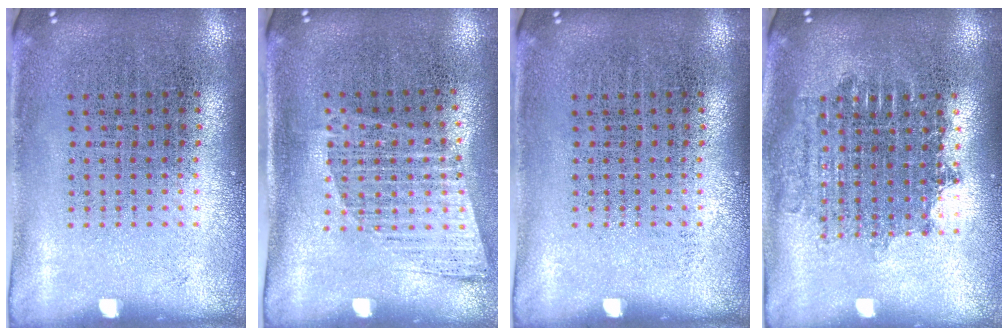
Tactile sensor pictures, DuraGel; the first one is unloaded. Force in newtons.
{"total": 1.2, "press": 1.0, "slide": 0.7}
{"total": 0.0}
{"total": 1.8, "press": 1.5, "slide": 1.0}